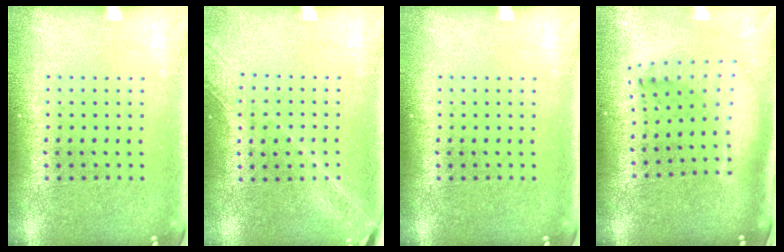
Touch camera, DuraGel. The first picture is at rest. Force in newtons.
{"total": 1.6, "press": 1.5, "slide": 0.4}
{"total": 0.0}
{"total": 1.9, "press": 1.5, "slide": 1.1}